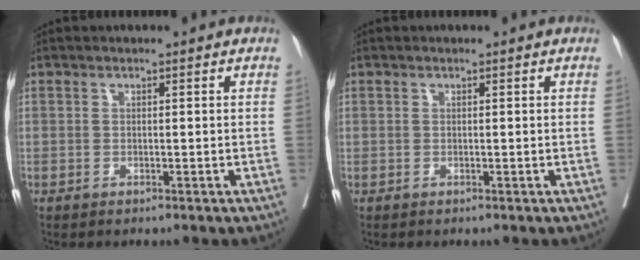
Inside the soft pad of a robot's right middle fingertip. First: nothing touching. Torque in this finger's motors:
{"motor_torque": [-0.60, 0.39, -0.14, -0.08]}